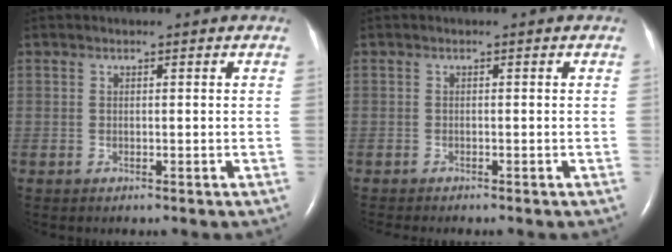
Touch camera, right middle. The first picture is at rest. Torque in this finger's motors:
{"motor_torque": [0.27, -0.49, 0.06, 0.02]}